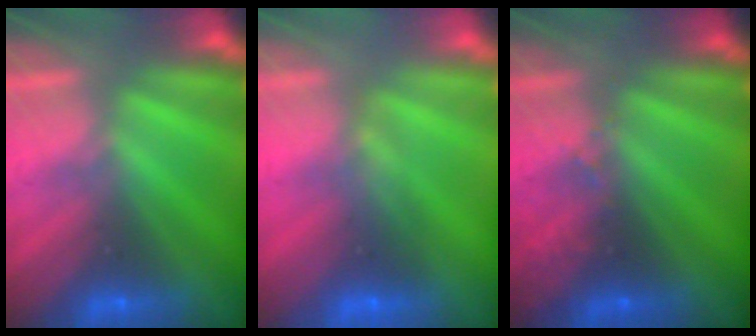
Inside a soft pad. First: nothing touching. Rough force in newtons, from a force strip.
{"total": 1.6}
{"total": 2.9}